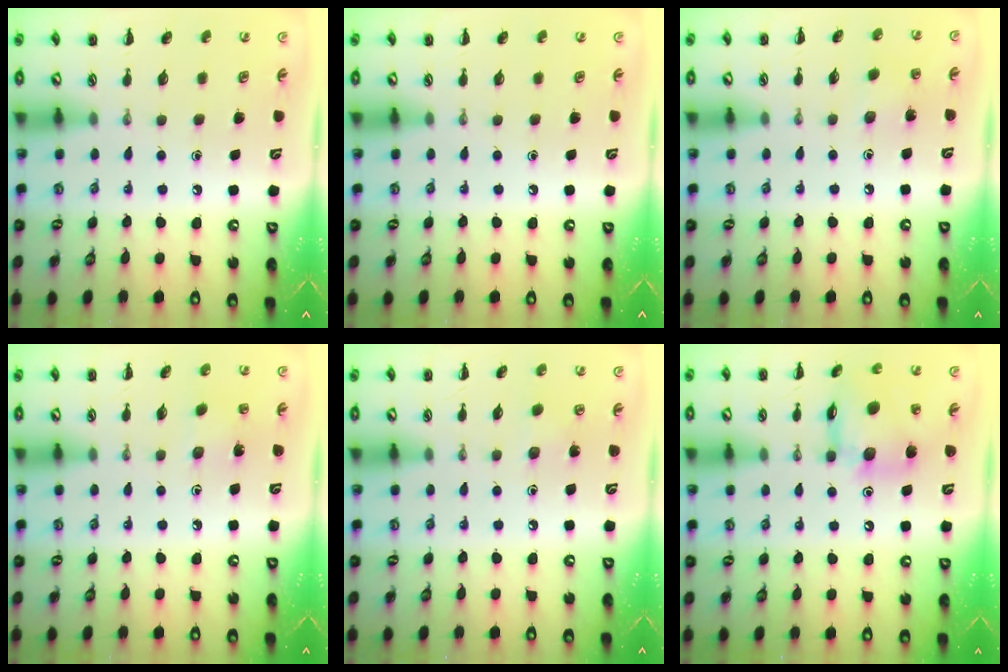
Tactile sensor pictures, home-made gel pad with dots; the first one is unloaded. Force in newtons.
{"total": 0.0}
{"total": 4.6, "press": 4.4, "slide": 1.5}
{"total": 2.5, "press": 2.4, "slide": 0.8}
{"total": 2.9, "press": 2.7, "slide": 0.8}
{"total": 14.0, "press": 13.8, "slide": 2.5}